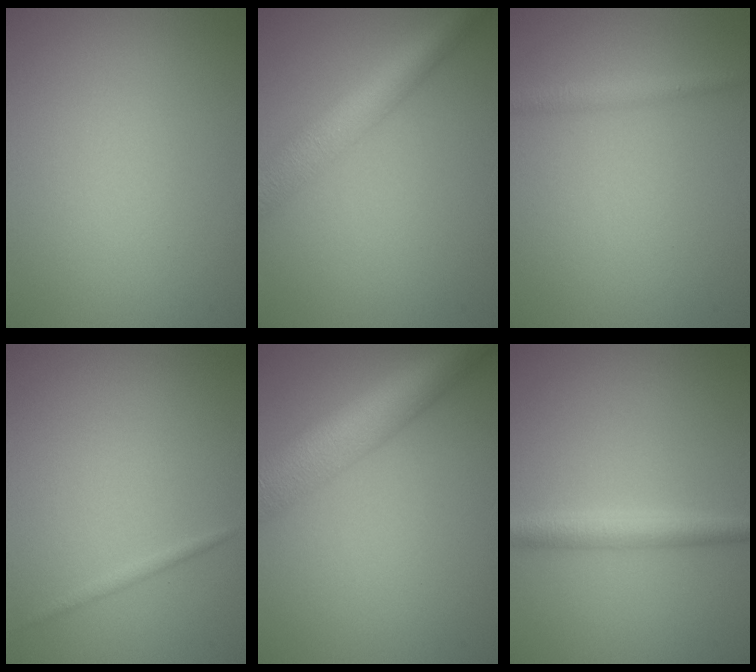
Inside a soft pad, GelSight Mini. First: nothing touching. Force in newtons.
{"total": 5.7, "press": 5.7, "slide": 0.2}
{"total": 1.4, "press": 1.4, "slide": 0.1}
{"total": 0.7, "press": 0.7, "slide": 0.1}
{"total": 8.8, "press": 8.8, "slide": 0.3}
{"total": 2.7, "press": 2.7, "slide": 0.1}